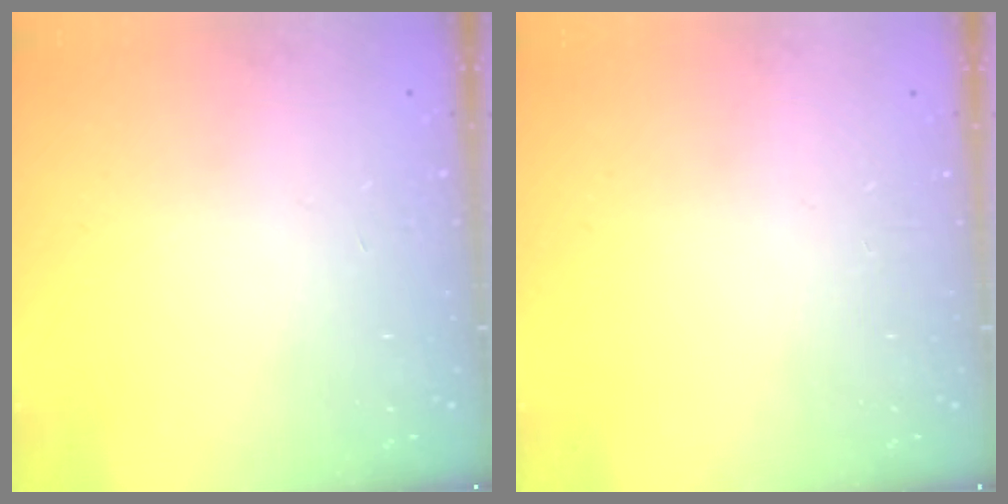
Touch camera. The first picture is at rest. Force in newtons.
{"total": 0.0}